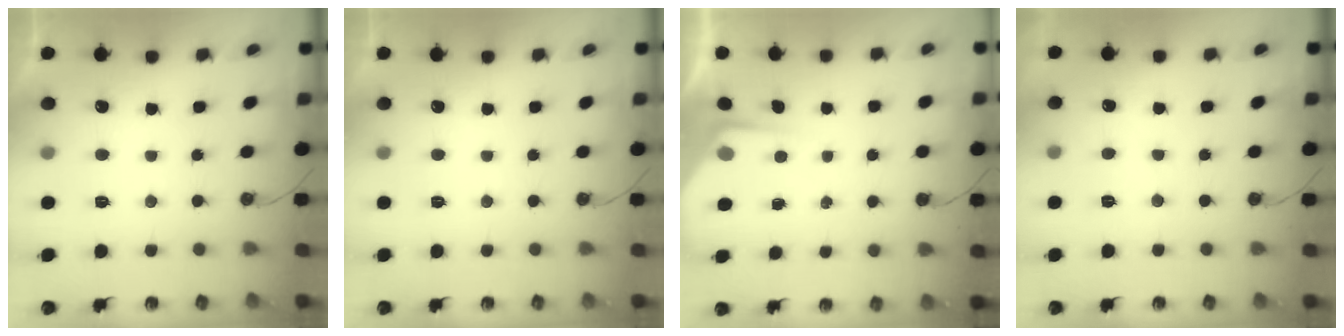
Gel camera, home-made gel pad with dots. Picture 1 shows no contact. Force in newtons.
{"total": 0.0}
{"total": 2.5, "press": 2.5, "slide": 0.4}
{"total": 3.7, "press": 3.7, "slide": 0.7}